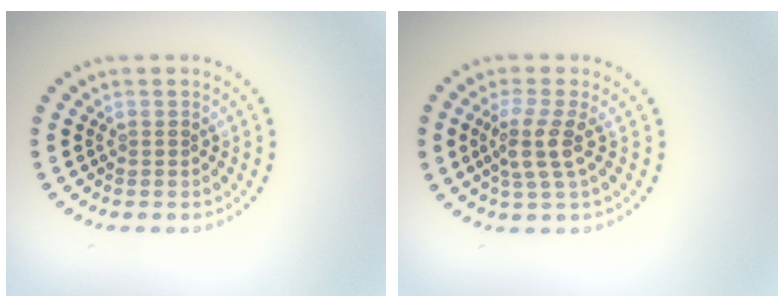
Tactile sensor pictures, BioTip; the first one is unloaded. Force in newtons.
{"total": 3.0, "press": 2.4, "slide": 1.9}